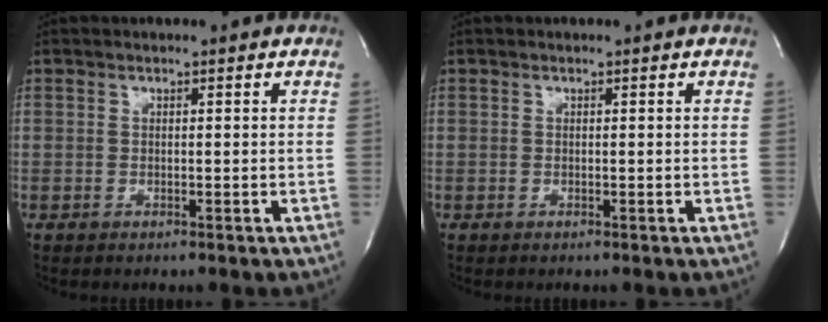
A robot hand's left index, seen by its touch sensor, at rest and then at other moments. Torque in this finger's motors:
{"motor_torque": [-0.02, 0.00, -0.01, 0.00]}